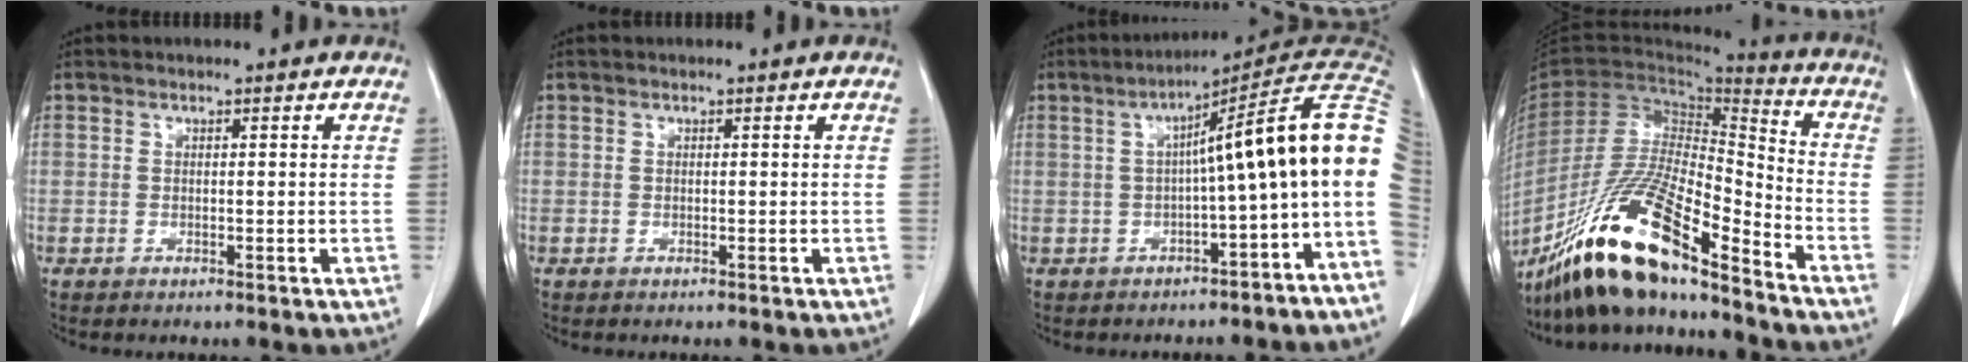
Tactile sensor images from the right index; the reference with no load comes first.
{"total": 0.0}
{"total": 13.6, "force": [-1.0, 0.4, 13.6], "torque": [-0.182, 0.045, -0.021]}
{"total": 20.5, "force": [-15.6, 2.6, 13.1], "torque": [-0.269, -0.028, -0.292]}